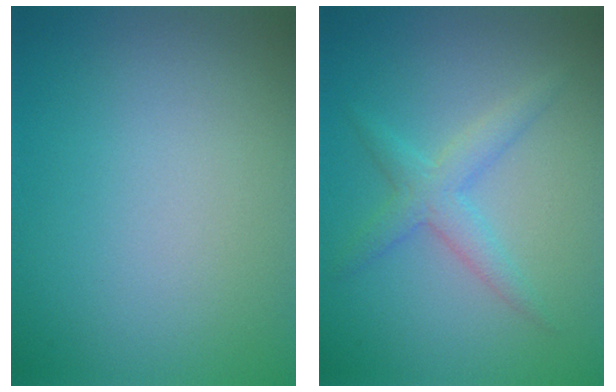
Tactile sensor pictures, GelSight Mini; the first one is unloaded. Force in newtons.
{"total": 2.6, "press": 2.6, "slide": 0.0}